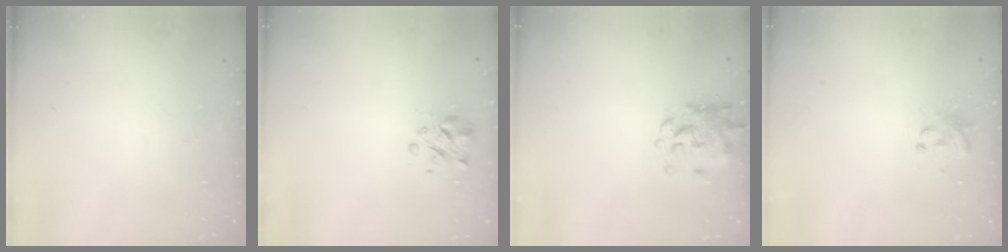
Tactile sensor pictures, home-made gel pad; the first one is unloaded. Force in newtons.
{"total": 2.3, "press": 2.2, "slide": 0.4}
{"total": 1.2, "press": 1.2, "slide": 0.1}
{"total": 2.8, "press": 2.7, "slide": 0.8}